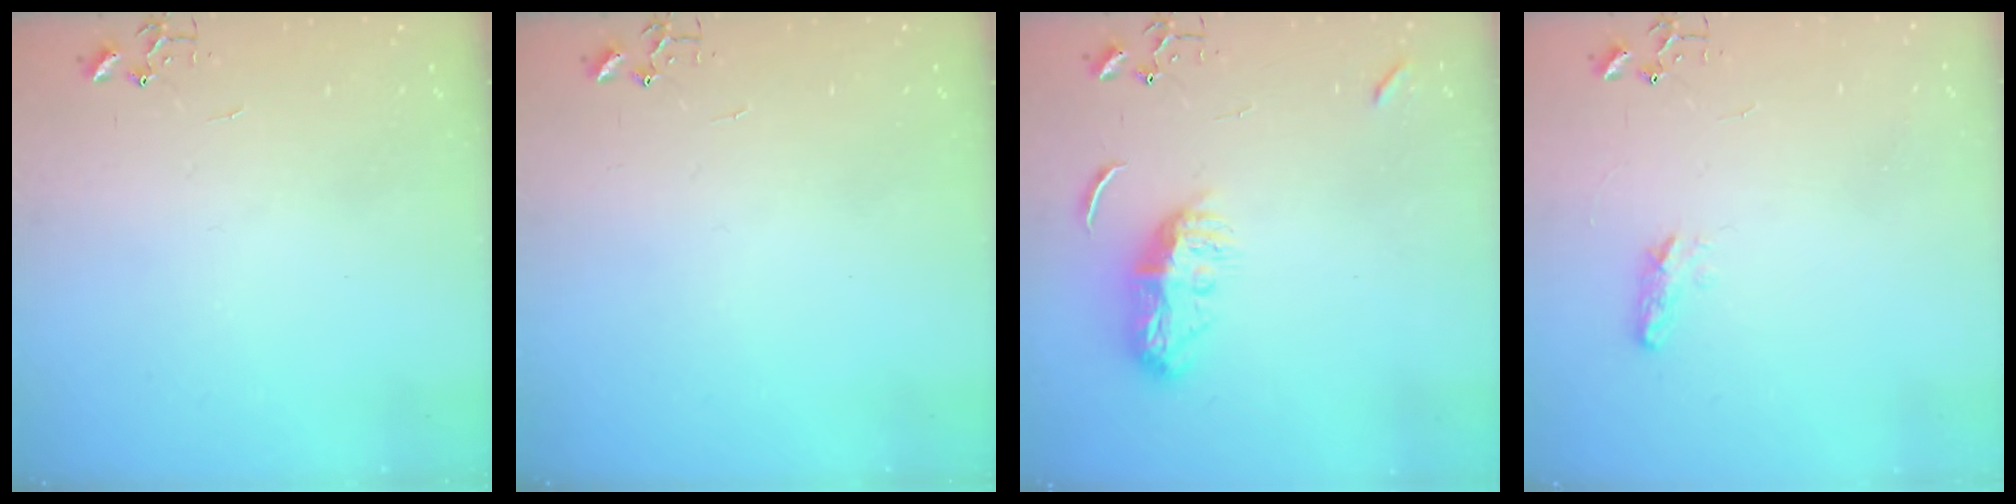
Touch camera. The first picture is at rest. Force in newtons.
{"total": 0.0}
{"total": 9.1, "press": 9.1, "slide": 0.8}
{"total": 6.5, "press": 6.4, "slide": 0.7}